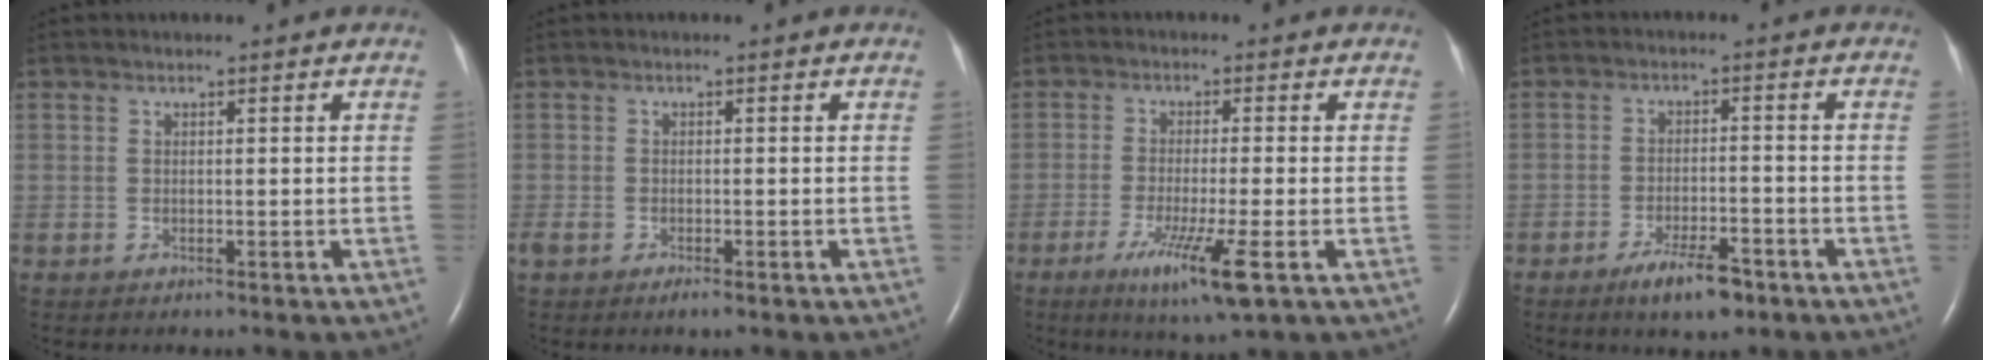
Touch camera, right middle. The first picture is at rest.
{"total": 2.0, "force": [-1.3, 0.6, 1.3], "torque": [-0.027, -0.005, -0.019]}
{"total": 7.9, "force": [-3.7, -0.1, 7.0], "torque": [-0.130, -0.026, -0.061]}
{"total": 6.1, "force": [-4.1, 1.5, 4.2], "torque": [-0.082, -0.005, -0.065]}